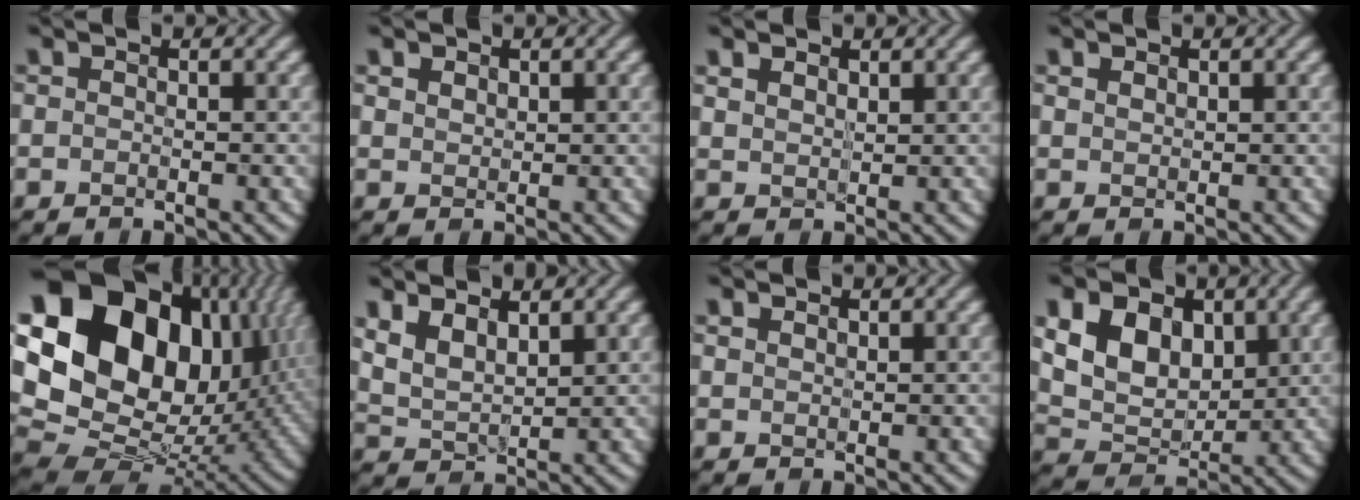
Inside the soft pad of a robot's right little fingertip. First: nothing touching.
{"total": 1.4, "force": [0.8, 1.0, 0.7], "torque": [-0.018, 0.000, 0.020]}
{"total": 2.1, "force": [1.4, 1.1, 1.0], "torque": [-0.024, 0.006, 0.025]}
{"total": 0.9, "force": [0.6, 0.4, 0.4], "torque": [-0.009, 0.005, 0.014]}
{"total": 20.5, "force": [6.1, 14.7, 12.9], "torque": [-0.284, 0.021, 0.123]}
{"total": 4.3, "force": [2.3, 2.2, 2.8], "torque": [-0.063, -0.002, 0.046]}
{"total": 1.0, "force": [0.8, 0.5, 0.4], "torque": [-0.009, 0.004, 0.014]}
{"total": 7.0, "force": [1.8, 5.0, 4.6], "torque": [-0.096, -0.005, 0.024]}